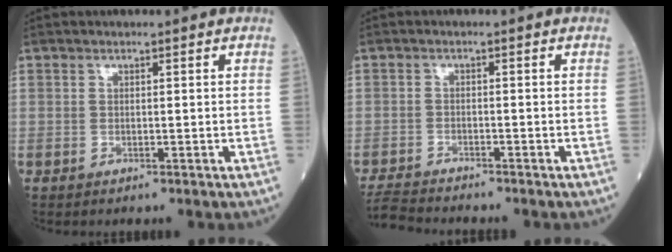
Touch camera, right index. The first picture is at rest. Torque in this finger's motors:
{"motor_torque": [-0.42, -0.17, -0.04, -0.01]}